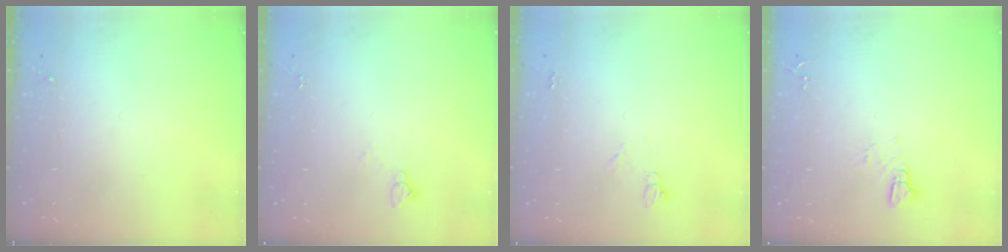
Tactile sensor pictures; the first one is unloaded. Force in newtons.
{"total": 3.1, "press": 3.0, "slide": 0.3}
{"total": 5.5, "press": 5.4, "slide": 0.7}
{"total": 3.4, "press": 3.4, "slide": 0.4}